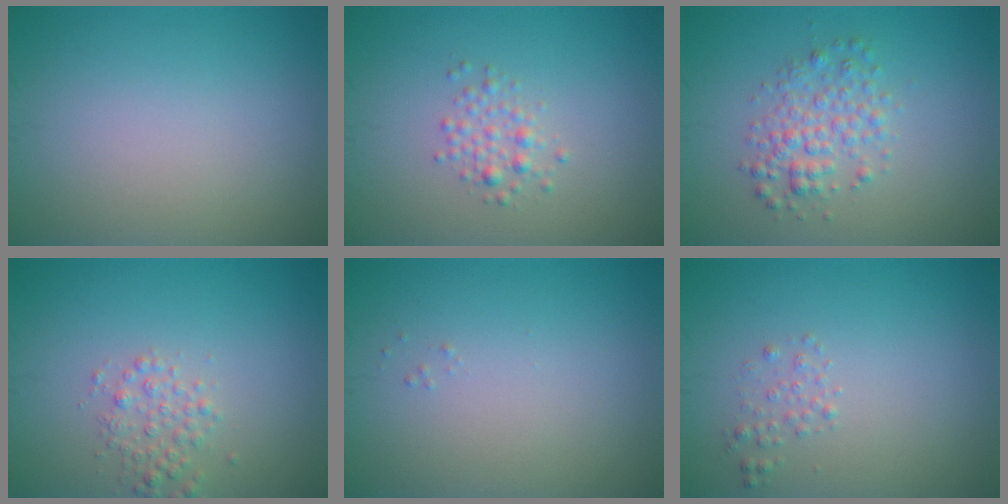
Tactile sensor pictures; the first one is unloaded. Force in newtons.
{"total": 1.7, "press": 1.7, "slide": 0.1}
{"total": 3.0, "press": 3.0, "slide": 0.1}
{"total": 2.0, "press": 2.0, "slide": 0.1}
{"total": 0.0}
{"total": 1.0, "press": 1.0, "slide": 0.1}